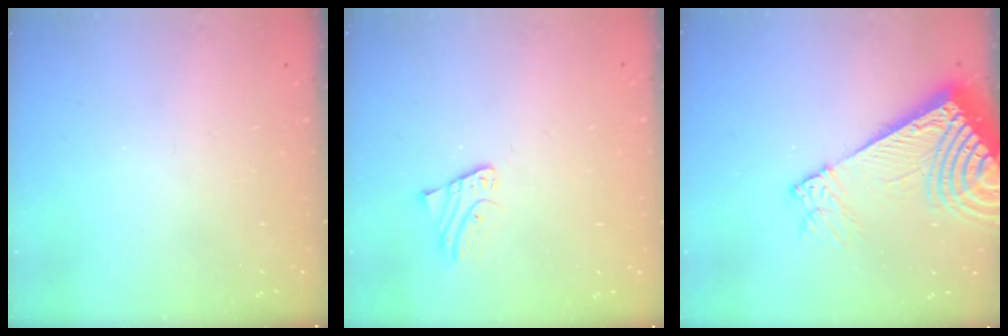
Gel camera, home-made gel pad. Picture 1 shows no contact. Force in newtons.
{"total": 1.8, "press": 1.8, "slide": 0.2}
{"total": 16.3, "press": 16.1, "slide": 3.0}